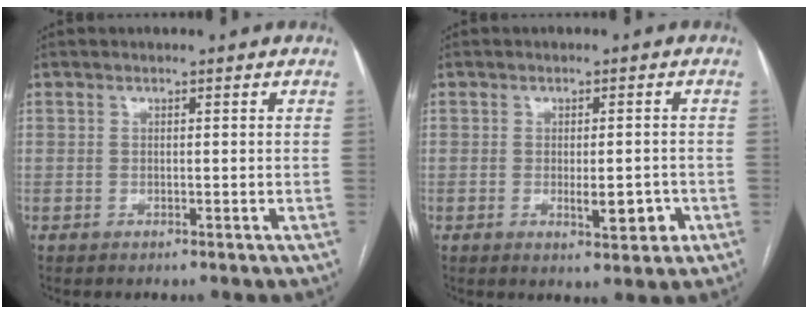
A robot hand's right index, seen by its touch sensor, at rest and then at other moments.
{"total": 4.5, "force": [-1.4, 1.3, 4.1], "torque": [-0.061, -0.004, -0.012]}